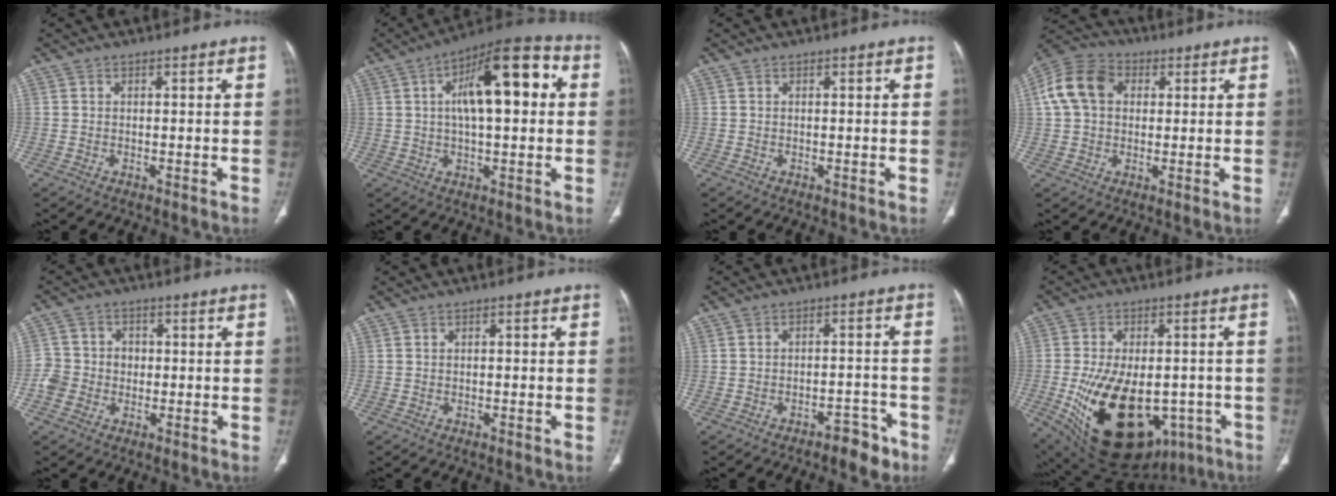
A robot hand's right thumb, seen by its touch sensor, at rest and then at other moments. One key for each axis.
{"total": 17.3, "fx": 3.4, "fy": 6.8, "fz": 15.5, "tx": -0.221, "ty": 0.026, "tz": 0.045}
{"total": 0.0}
{"total": 11.4, "fx": 2.5, "fy": 8.5, "fz": 7.2, "tx": -0.134, "ty": 0.025, "tz": 0.037}
{"total": 5.6, "fx": -1.2, "fy": 5.1, "fz": 1.8, "tx": -0.015, "ty": 0.019, "tz": -0.026}
{"total": 0.9, "fx": 0.0, "fy": 0.4, "fz": 0.8, "tx": -0.013, "ty": 0.002, "tz": -0.001}
{"total": 5.3, "fx": -3.8, "fy": 2.5, "fz": 2.8, "tx": -0.022, "ty": 0.037, "tz": -0.047}
{"total": 25.5, "fx": -7.7, "fy": 15.2, "fz": 19.0, "tx": -0.319, "ty": -0.010, "tz": -0.085}